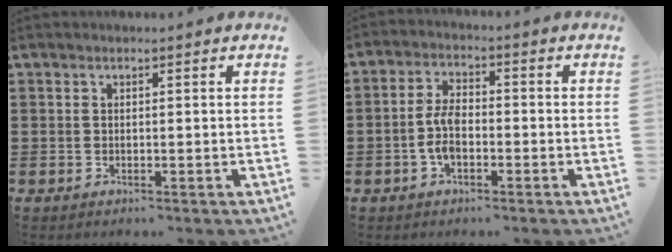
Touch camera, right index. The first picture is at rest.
{"total": 5.1, "force": [-1.5, 2.5, 4.1], "torque": [-0.096, -0.002, -0.031]}